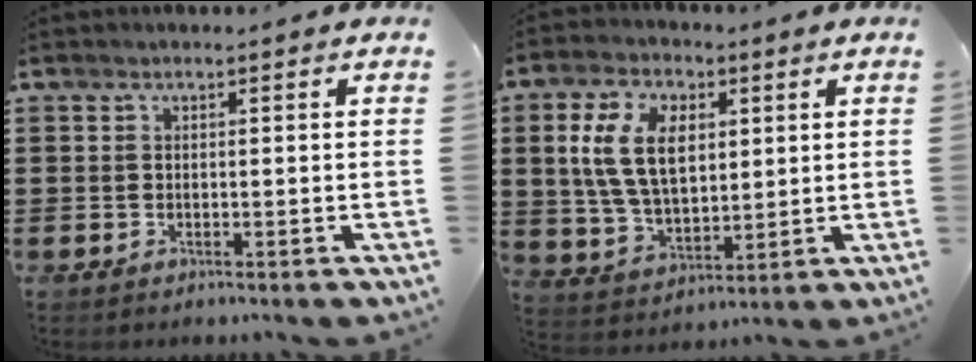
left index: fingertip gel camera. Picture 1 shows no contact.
{"total": 10.2, "force": [3.0, 6.0, 7.6], "torque": [-0.187, 0.009, 0.048]}